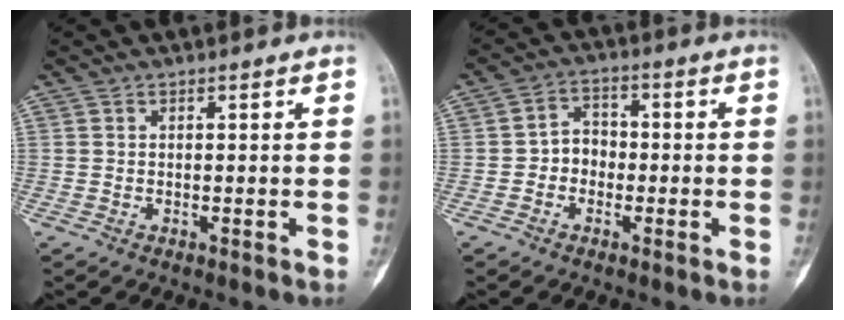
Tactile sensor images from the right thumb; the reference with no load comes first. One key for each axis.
{"total": 5.0, "fx": -1.1, "fy": 4.2, "fz": 2.4, "tx": -0.012, "ty": 0.023, "tz": -0.031}